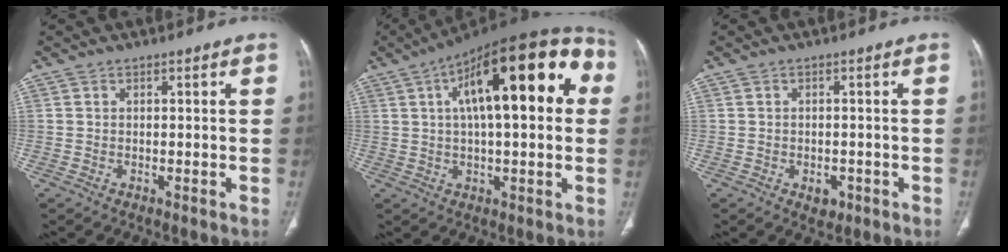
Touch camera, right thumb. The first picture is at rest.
{"total": 24.6, "force": [5.9, 9.3, 22.0], "torque": [-0.305, 0.039, 0.077]}
{"total": 2.6, "force": [-1.2, 1.8, 1.5], "torque": [-0.008, 0.003, -0.009]}